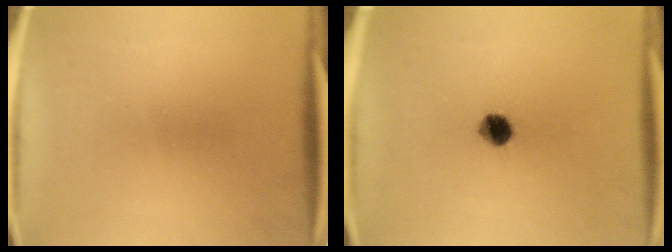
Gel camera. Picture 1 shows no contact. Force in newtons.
{"total": 5.3}